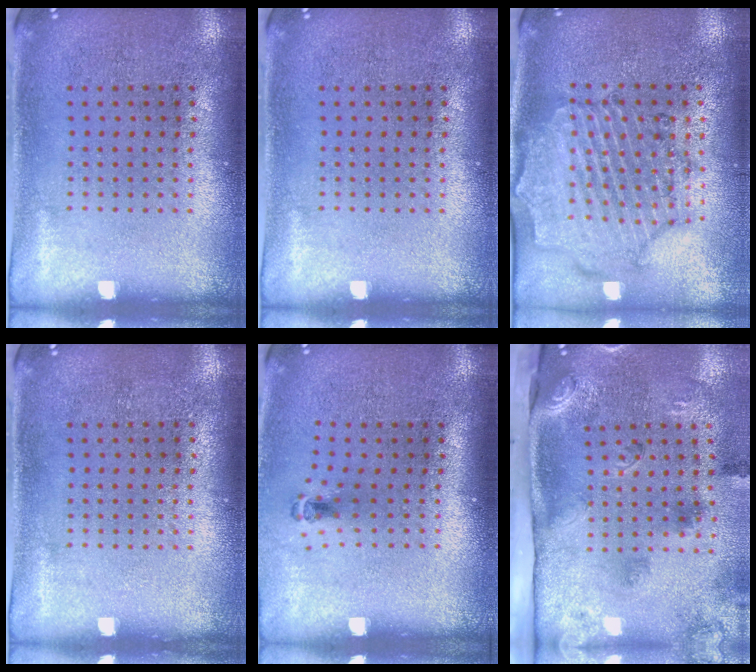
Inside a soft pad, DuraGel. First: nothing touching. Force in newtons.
{"total": 0.0}
{"total": 1.6, "press": 1.6, "slide": 0.3}
{"total": 0.0}
{"total": 0.6, "press": 0.4, "slide": 0.5}
{"total": 3.2, "press": 2.0, "slide": 2.6}